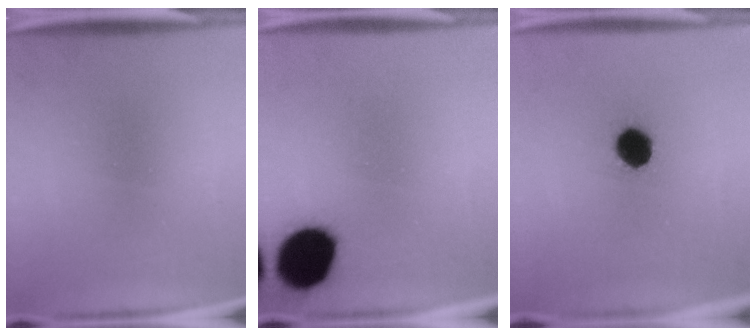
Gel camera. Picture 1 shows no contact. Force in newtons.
{"total": 10.8}
{"total": 5.8}